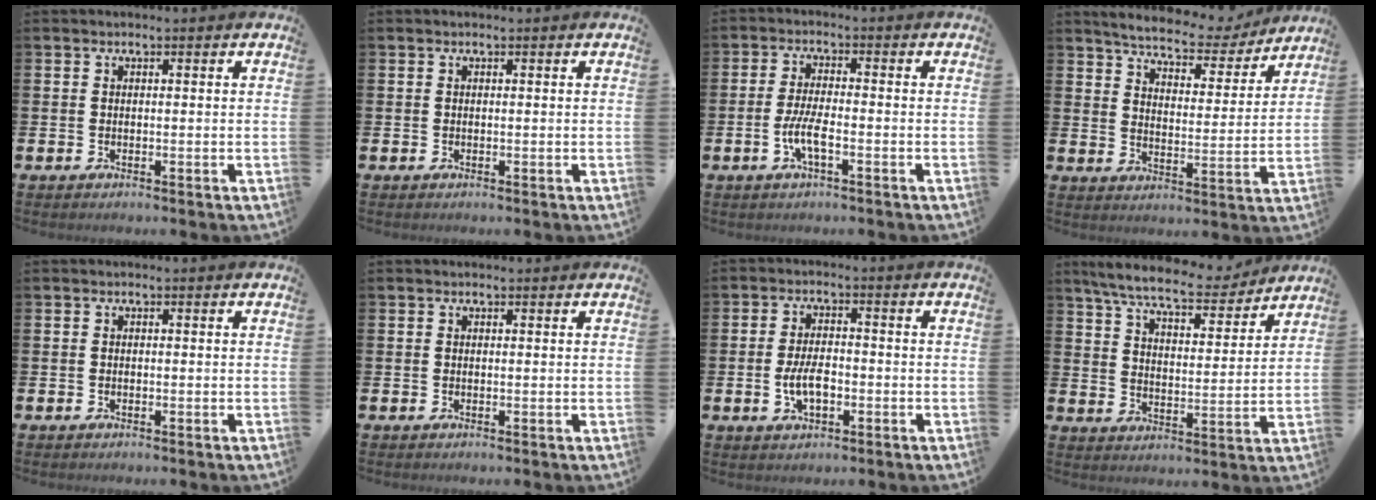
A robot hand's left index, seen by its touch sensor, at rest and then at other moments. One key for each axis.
{"total": 0.0}
{"total": 4.1, "fx": -1.4, "fy": 1.0, "fz": 3.7, "tx": -0.079, "ty": 0.000, "tz": -0.029}
{"total": 6.3, "fx": 6.0, "fy": 1.2, "fz": 1.4, "tx": -0.048, "ty": -0.043, "tz": 0.101}
{"total": 0.0}
{"total": 0.0}
{"total": 4.5, "fx": -1.0, "fy": 2.3, "fz": 3.8, "tx": -0.062, "ty": -0.001, "tz": -0.022}
{"total": 8.4, "fx": 7.8, "fy": 1.2, "fz": 2.9, "tx": -0.081, "ty": -0.045, "tz": 0.135}